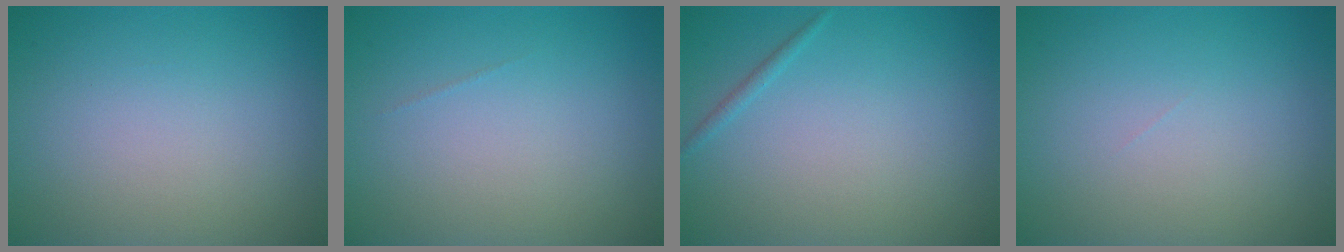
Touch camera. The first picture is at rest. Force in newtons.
{"total": 0.0}
{"total": 0.6, "press": 0.6, "slide": 0.0}
{"total": 0.0}